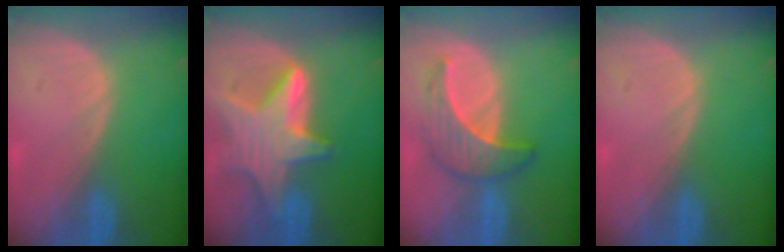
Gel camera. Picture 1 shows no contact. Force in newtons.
{"total": 9.4, "press": 9.4, "slide": 0.8}
{"total": 6.9, "press": 6.4, "slide": 2.6}
{"total": 0.0}